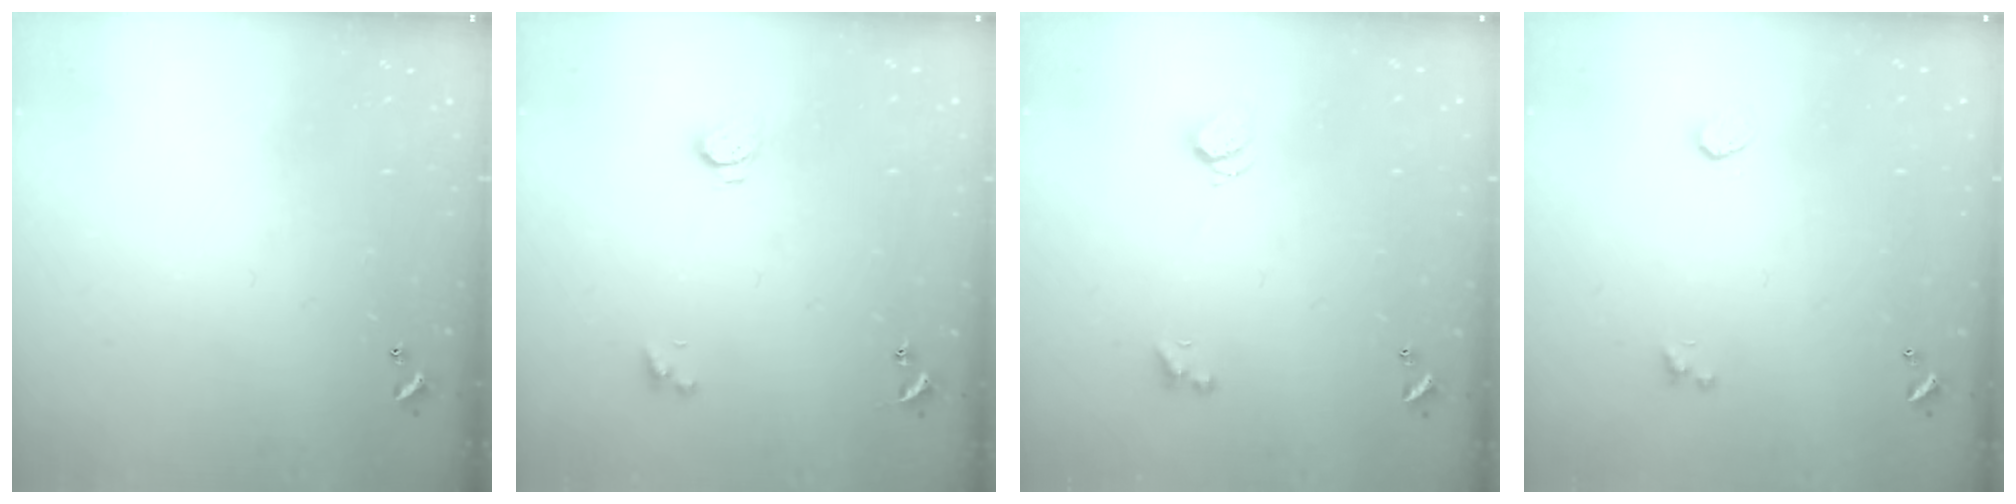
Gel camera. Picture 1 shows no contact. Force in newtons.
{"total": 2.4, "press": 2.3, "slide": 0.4}
{"total": 1.4, "press": 1.3, "slide": 0.5}
{"total": 0.7, "press": 0.5, "slide": 0.4}